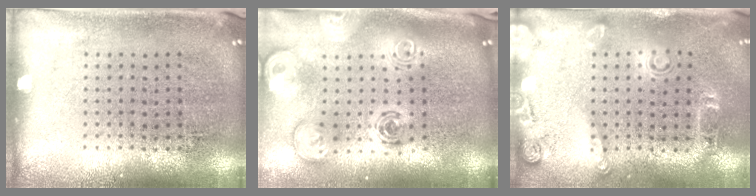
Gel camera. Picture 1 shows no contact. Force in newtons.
{"total": 2.6, "press": 1.8, "slide": 1.8}
{"total": 1.7, "press": 1.2, "slide": 1.2}